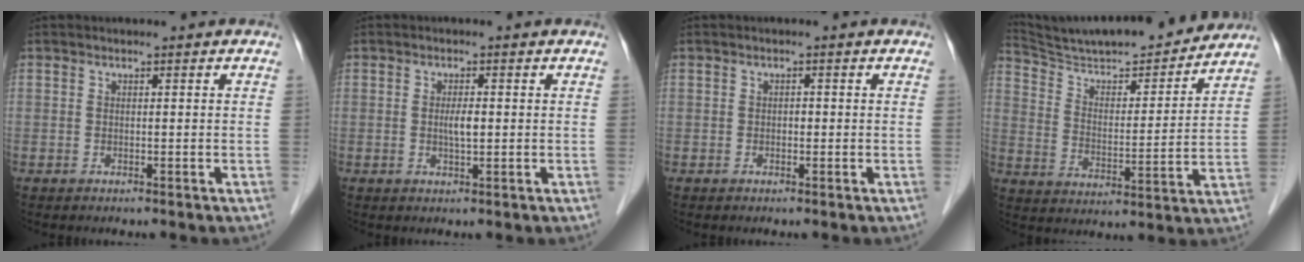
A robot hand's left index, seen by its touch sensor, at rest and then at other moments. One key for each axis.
{"total": 2.1, "fx": 0.0, "fy": 0.4, "fz": 2.1, "tx": -0.040, "ty": 0.000, "tz": 0.001}
{"total": 0.7, "fx": -0.1, "fy": 0.4, "fz": 0.5, "tx": -0.007, "ty": 0.002, "tz": -0.003}
{"total": 19.9, "fx": 18.6, "fy": 1.8, "fz": 6.8, "tx": -0.116, "ty": -0.006, "tz": 0.284}